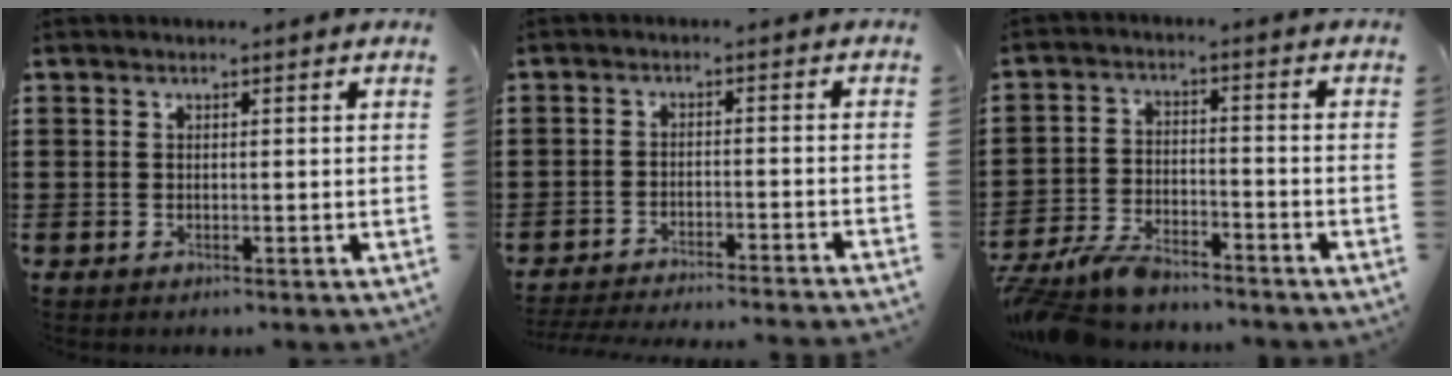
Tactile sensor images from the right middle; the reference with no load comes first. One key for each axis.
{"total": 3.5, "fx": -3.4, "fy": -0.5, "fz": 0.6, "tx": -0.011, "ty": -0.004, "tz": -0.071}
{"total": 6.6, "fx": -6.1, "fy": 1.4, "fz": 2.1, "tx": -0.057, "ty": 0.003, "tz": -0.121}